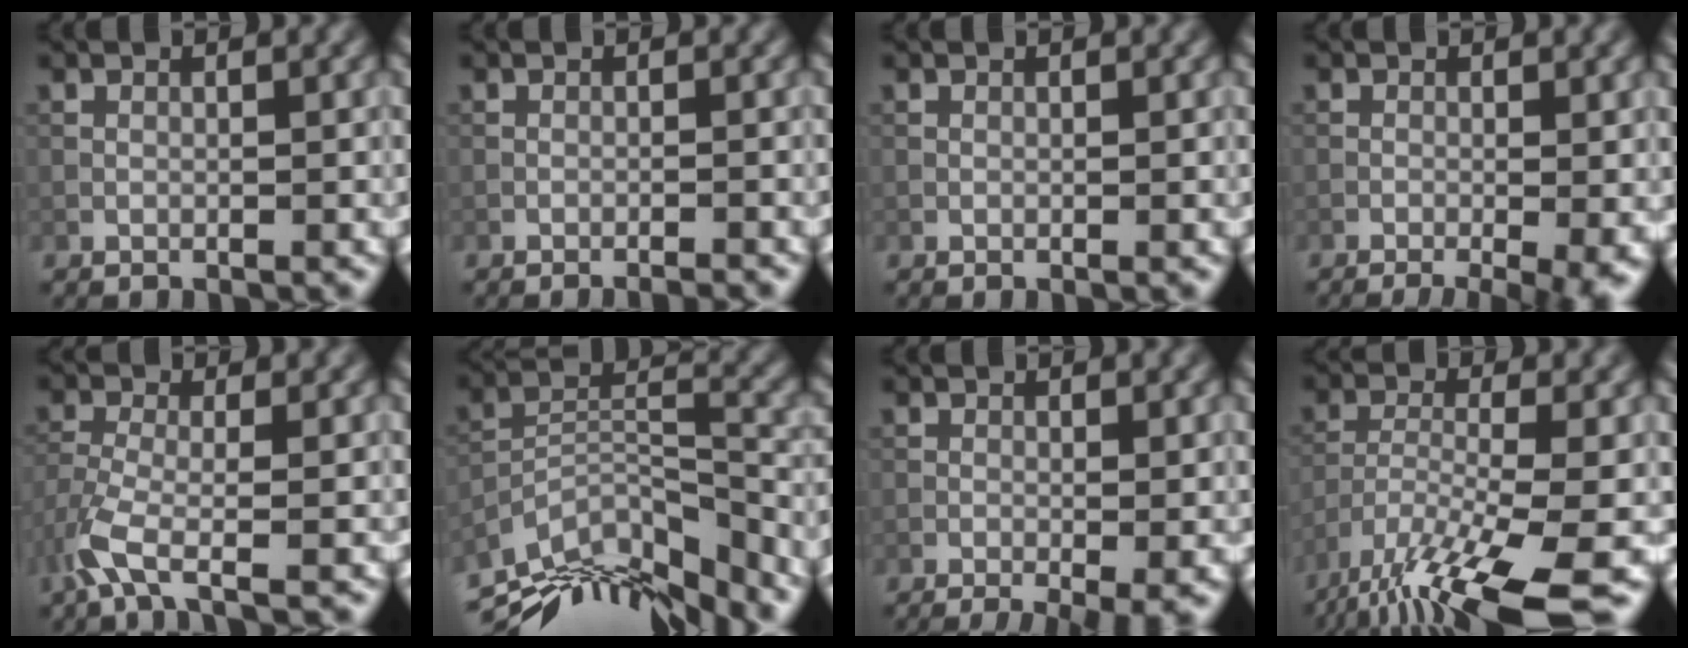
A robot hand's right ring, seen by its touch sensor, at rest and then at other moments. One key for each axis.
{"total": 1.7, "fx": -1.4, "fy": 0.2, "fz": 0.8, "tx": -0.008, "ty": 0.008, "tz": -0.030}
{"total": 0.0}
{"total": 6.1, "fx": -2.8, "fy": 1.8, "fz": 5.0, "tx": -0.067, "ty": -0.010, "tz": -0.031}
{"total": 4.4, "fx": -2.4, "fy": 1.2, "fz": 3.5, "tx": -0.086, "ty": -0.009, "tz": -0.059}
{"total": 12.9, "fx": -10.8, "fy": 3.7, "fz": 6.0, "tx": -0.115, "ty": 0.006, "tz": -0.169}
{"total": 4.4, "fx": -2.1, "fy": 1.1, "fz": 3.7, "tx": -0.056, "ty": -0.006, "tz": -0.026}
{"total": 12.2, "fx": -8.6, "fy": 2.9, "fz": 8.2, "tx": -0.178, "ty": -0.027, "tz": -0.146}